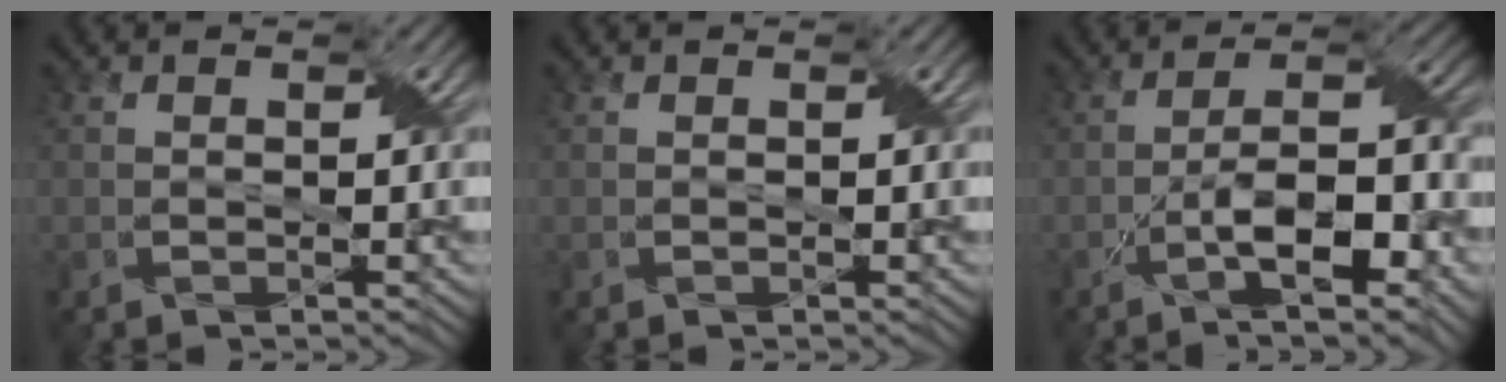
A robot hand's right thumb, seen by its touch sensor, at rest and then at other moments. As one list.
[{"total": 0.0}, {"total": 10.6, "force": [-4.4, 3.4, 9.0], "torque": [-0.150, 0.005, -0.075]}]